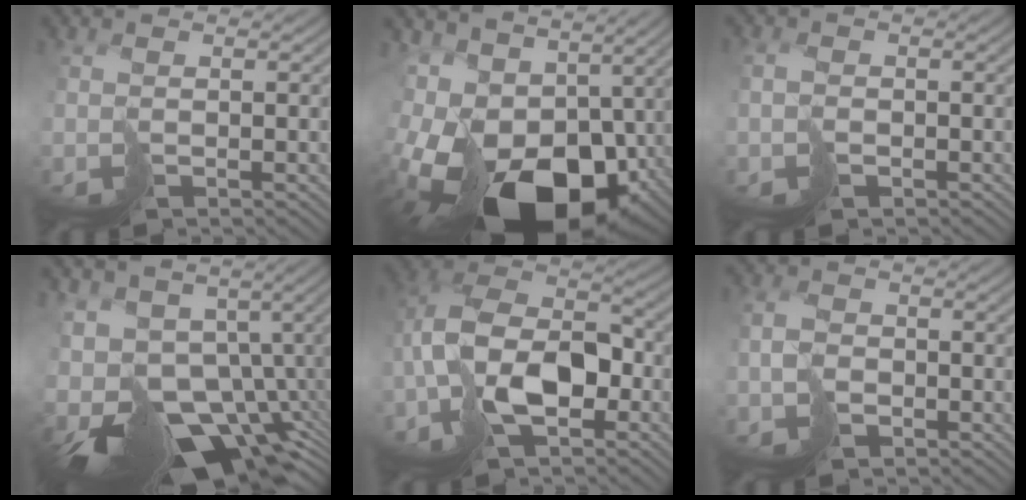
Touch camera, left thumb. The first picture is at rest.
{"total": 16.7, "force": [-4.0, 10.8, 12.1], "torque": [-0.226, -0.033, -0.033]}
{"total": 2.4, "force": [-0.8, 2.1, 0.9], "torque": [-0.014, 0.003, -0.017]}
{"total": 15.0, "force": [-6.0, 8.4, 10.9], "torque": [-0.215, -0.023, -0.069]}
{"total": 11.1, "force": [-3.7, 6.7, 8.1], "torque": [-0.150, 0.010, -0.080]}
{"total": 3.6, "force": [-1.8, 2.9, 1.3], "torque": [-0.020, 0.005, -0.045]}